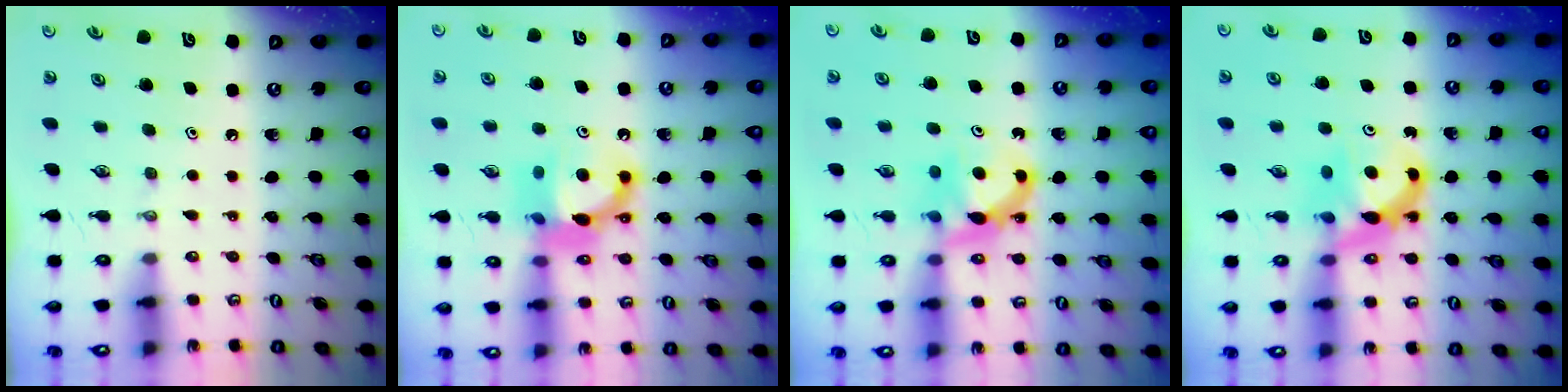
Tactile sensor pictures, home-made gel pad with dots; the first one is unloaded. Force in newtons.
{"total": 11.8, "press": 11.7, "slide": 1.0}
{"total": 7.3, "press": 7.3, "slide": 0.3}
{"total": 7.3, "press": 7.3, "slide": 0.5}